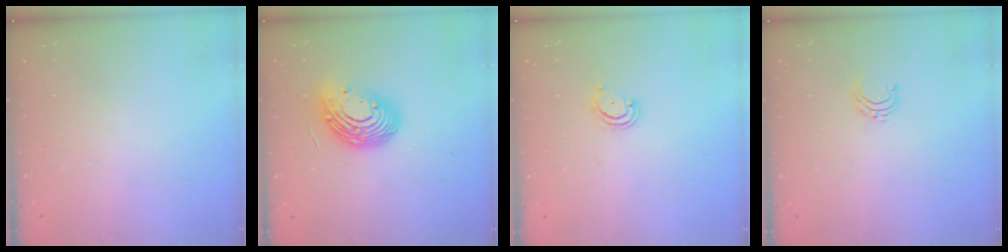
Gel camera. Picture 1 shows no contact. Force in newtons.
{"total": 14.7, "press": 14.7, "slide": 1.0}
{"total": 3.7, "press": 3.7, "slide": 0.3}
{"total": 4.6, "press": 4.6, "slide": 0.4}